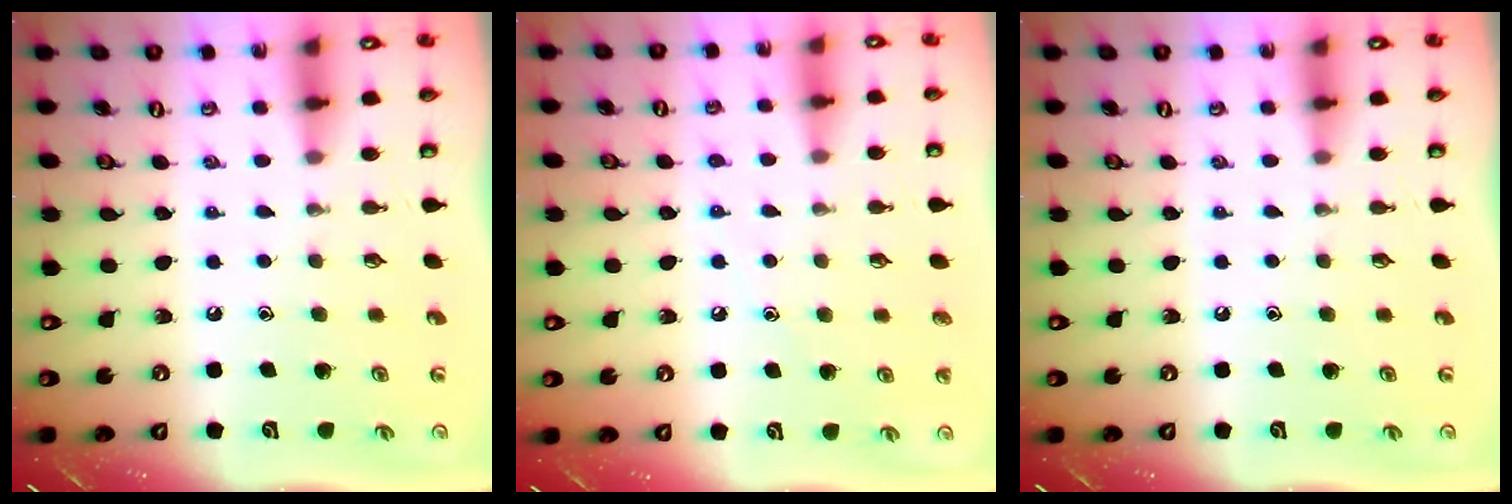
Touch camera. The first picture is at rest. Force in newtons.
{"total": 4.4, "press": 4.4, "slide": 0.4}
{"total": 0.0}